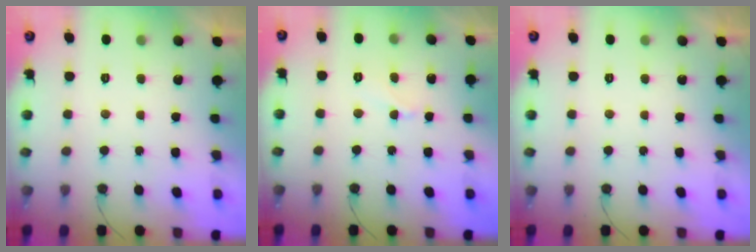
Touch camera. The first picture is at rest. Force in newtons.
{"total": 4.1, "press": 4.1, "slide": 0.4}
{"total": 0.0}